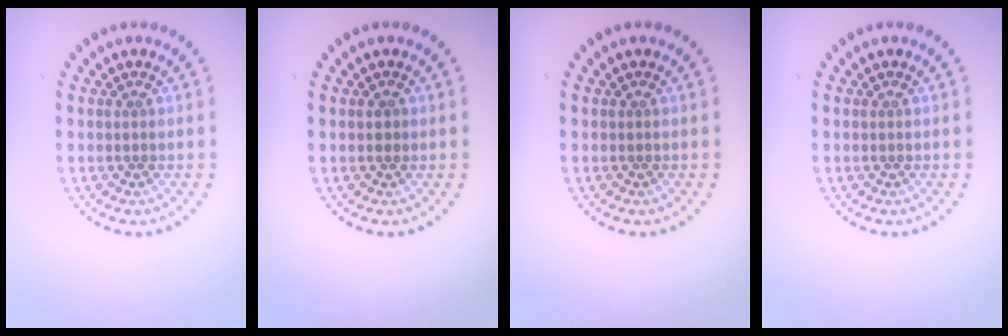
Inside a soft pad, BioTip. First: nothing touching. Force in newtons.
{"total": 0.8, "press": 0.7, "slide": 0.3}
{"total": 0.0}
{"total": 0.0}